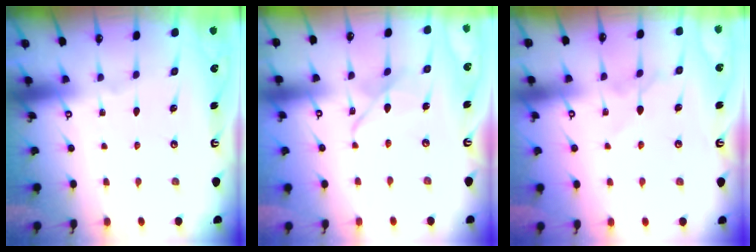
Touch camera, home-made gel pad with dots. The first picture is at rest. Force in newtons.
{"total": 7.8, "press": 7.8, "slide": 0.4}
{"total": 5.6, "press": 5.6, "slide": 0.8}